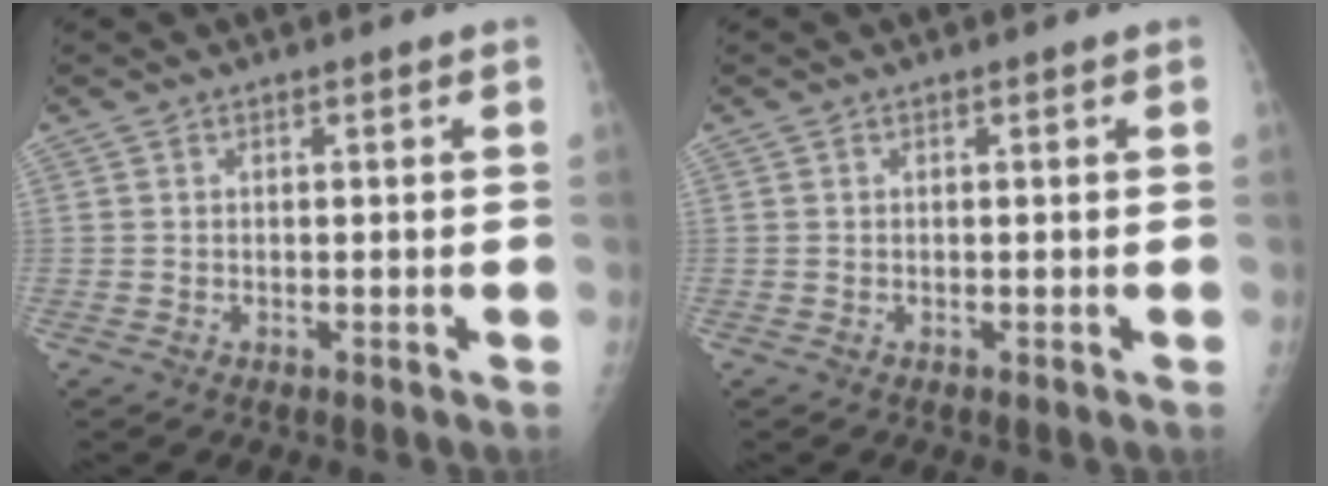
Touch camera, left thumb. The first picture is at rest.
{"total": 0.0}